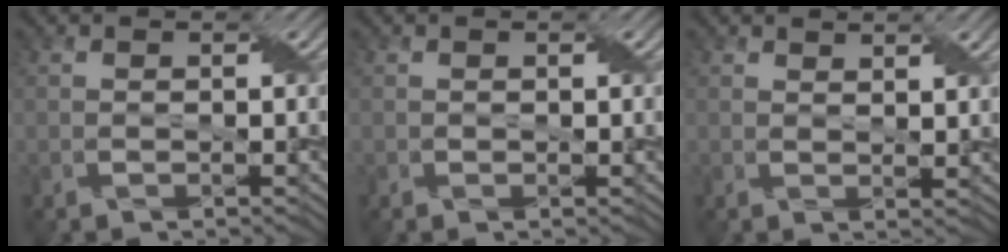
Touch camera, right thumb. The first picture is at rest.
{"total": 0.6, "force": [0.2, 0.4, 0.4], "torque": [-0.005, 0.000, 0.004]}
{"total": 2.0, "force": [1.5, 0.5, 1.1], "torque": [-0.021, -0.005, 0.031]}